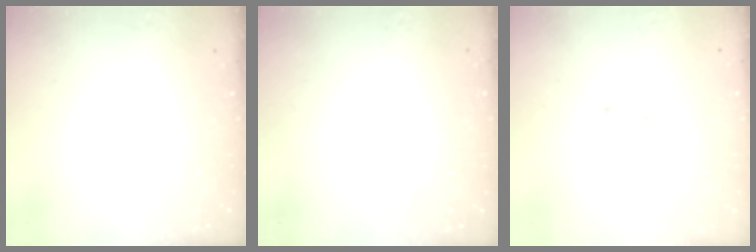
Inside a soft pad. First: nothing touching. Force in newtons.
{"total": 3.1, "press": 3.1, "slide": 0.2}
{"total": 3.8, "press": 1.9, "slide": 3.3}